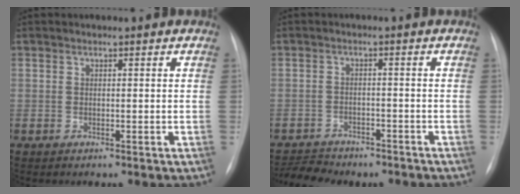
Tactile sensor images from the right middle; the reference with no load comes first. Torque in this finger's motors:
{"motor_torque": [0.51, -0.58, 0.11, 0.06]}